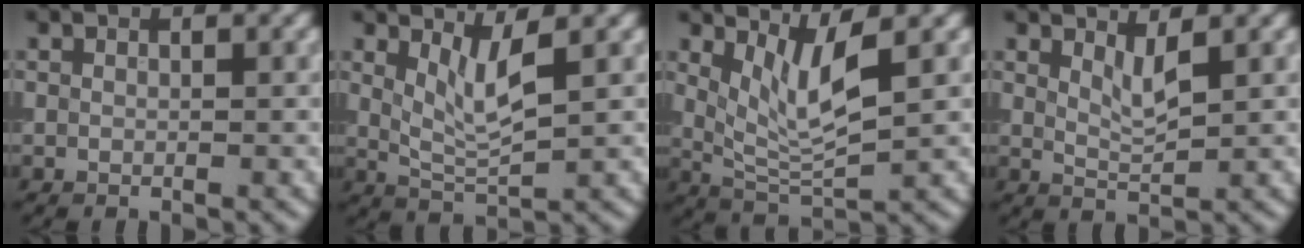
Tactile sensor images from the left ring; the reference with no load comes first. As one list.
[{"total": 3.4, "force": [1.4, 0.9, 3.0], "torque": [-0.062, -0.011, 0.033]}, {"total": 4.7, "force": [1.8, 1.2, 4.1], "torque": [-0.086, -0.011, 0.045]}, {"total": 1.9, "force": [1.2, 0.5, 1.4], "torque": [-0.028, -0.008, 0.024]}]